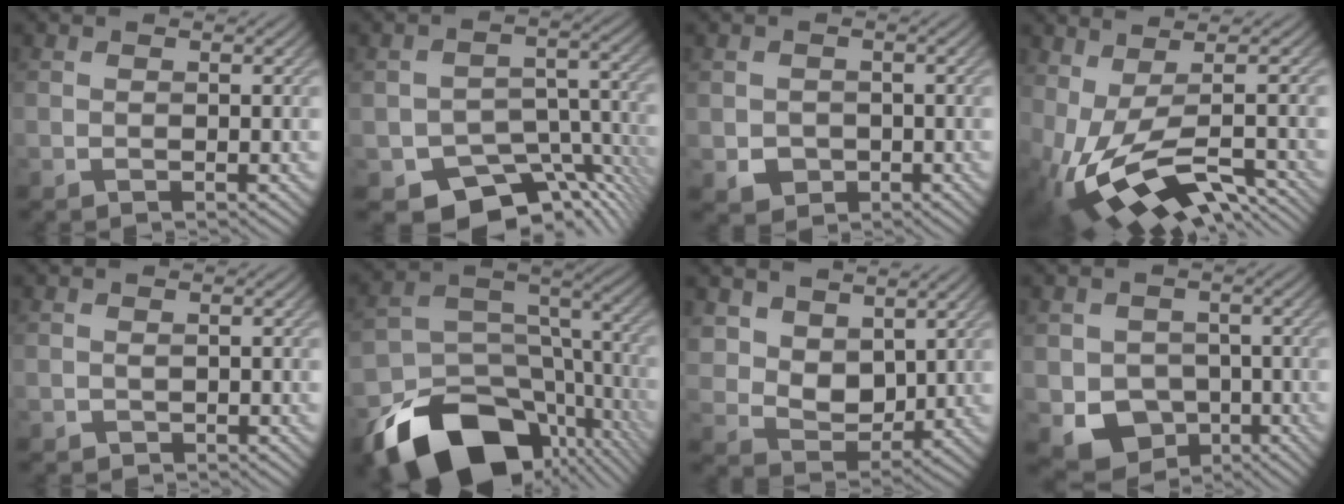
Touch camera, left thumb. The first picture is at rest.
{"total": 9.5, "force": [-6.4, 5.3, 4.6], "torque": [-0.060, -0.024, -0.099]}
{"total": 2.6, "force": [-0.7, 2.3, 0.8], "torque": [-0.023, -0.010, -0.013]}
{"total": 13.1, "force": [-3.1, 5.2, 11.6], "torque": [-0.235, -0.028, -0.030]}
{"total": 0.6, "force": [-0.2, 0.5, 0.3], "torque": [-0.005, -0.004, -0.004]}
{"total": 18.9, "force": [-11.1, 11.6, 9.9], "torque": [-0.188, -0.054, -0.158]}
{"total": 6.5, "force": [3.7, 4.3, 3.2], "torque": [-0.084, -0.009, 0.069]}
{"total": 6.8, "force": [-2.5, 5.6, 2.9], "torque": [-0.062, -0.022, -0.045]}